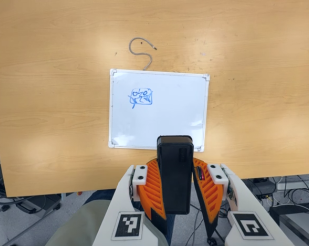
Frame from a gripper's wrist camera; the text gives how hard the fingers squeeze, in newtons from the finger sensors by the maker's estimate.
{"total": 9.7, "left": 8.1, "right": 11.3}